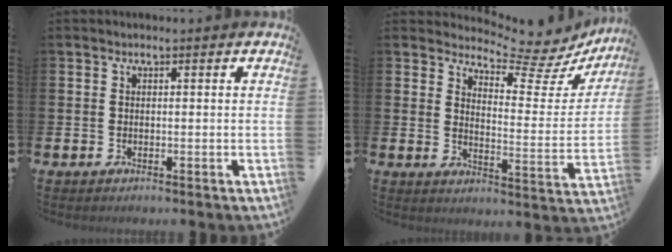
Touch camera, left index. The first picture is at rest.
{"total": 6.6, "force": [6.2, 1.5, 1.8], "torque": [-0.032, -0.064, 0.097]}